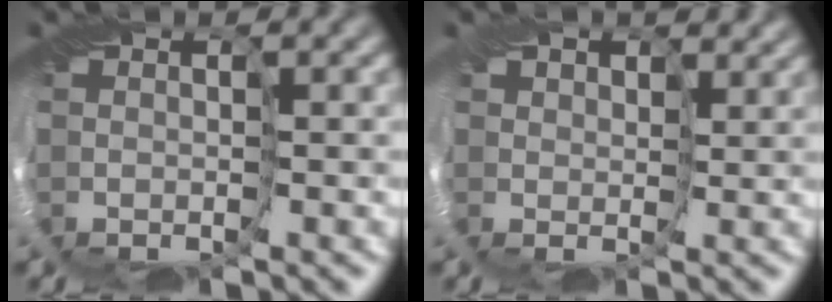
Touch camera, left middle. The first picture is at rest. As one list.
[{"total": 3.0, "force": [2.5, 1.6, 0.7], "torque": [-0.021, 0.003, 0.032]}]